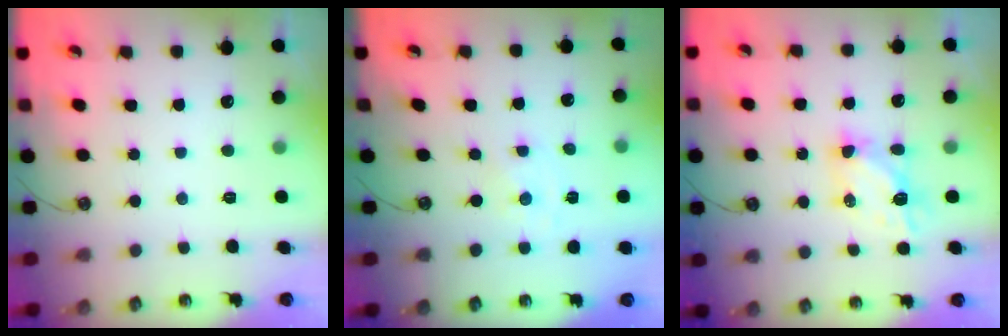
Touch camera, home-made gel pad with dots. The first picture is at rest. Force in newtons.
{"total": 0.0}
{"total": 5.5, "press": 5.5, "slide": 0.3}